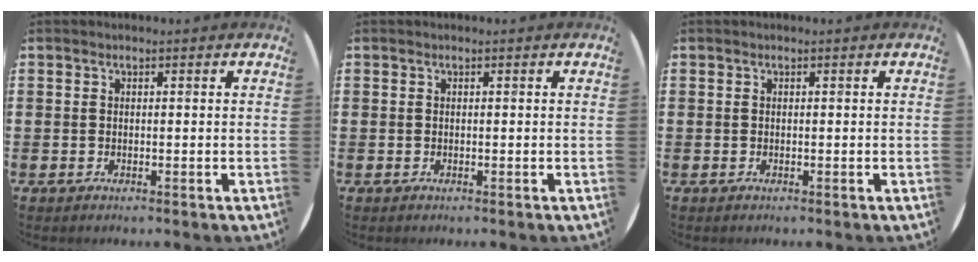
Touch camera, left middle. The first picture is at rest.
{"total": 0.0}
{"total": 0.0}